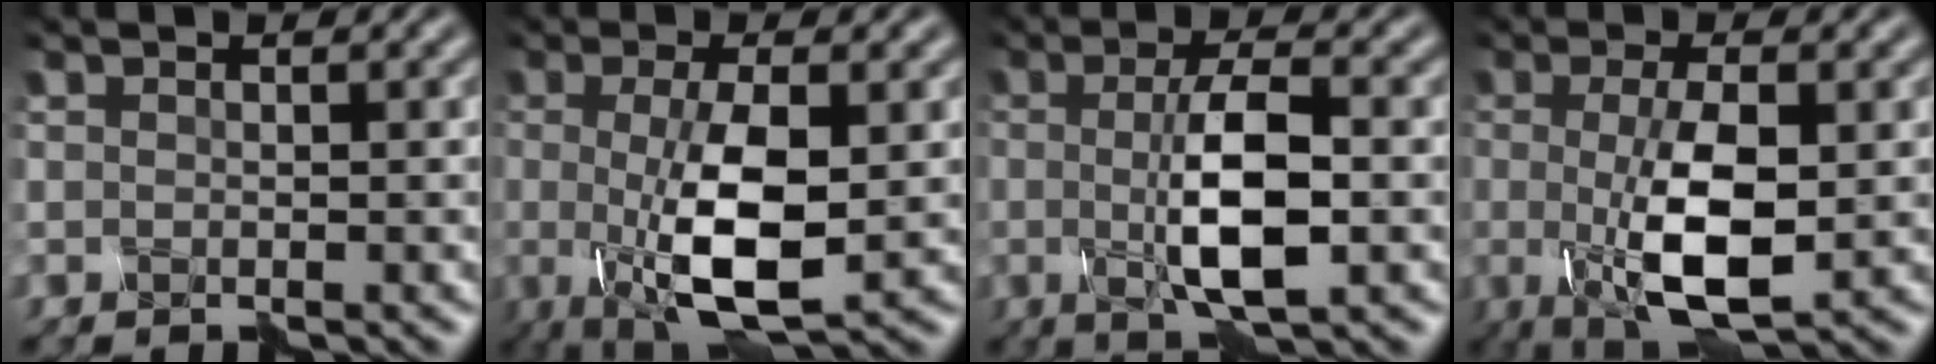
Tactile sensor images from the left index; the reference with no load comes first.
{"total": 7.6, "force": [-0.9, 2.1, 7.2], "torque": [-0.151, -0.014, -0.009]}
{"total": 5.6, "force": [-0.7, 1.1, 5.4], "torque": [-0.112, -0.002, -0.008]}
{"total": 6.8, "force": [-0.8, 1.9, 6.5], "torque": [-0.139, -0.011, -0.010]}